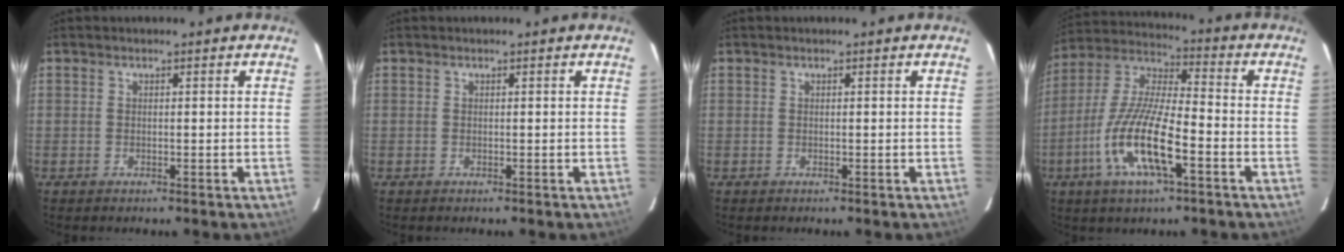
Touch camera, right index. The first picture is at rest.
{"total": 0.0}
{"total": 0.0}
{"total": 15.5, "force": [-6.2, 4.0, 13.6], "torque": [-0.282, -0.013, -0.125]}